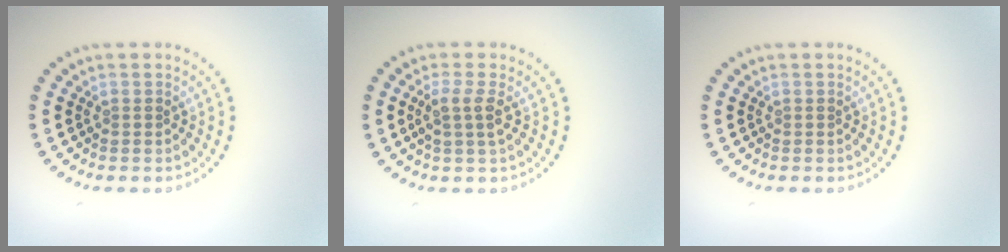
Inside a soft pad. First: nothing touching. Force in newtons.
{"total": 2.0, "press": 1.7, "slide": 1.1}
{"total": 0.0}